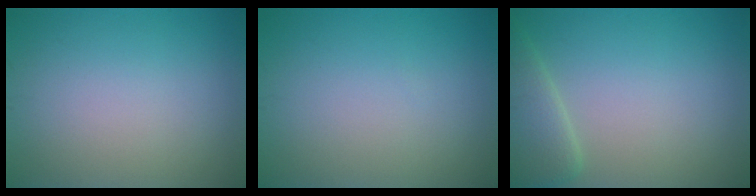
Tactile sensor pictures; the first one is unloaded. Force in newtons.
{"total": 0.0}
{"total": 3.4, "press": 3.4, "slide": 0.2}